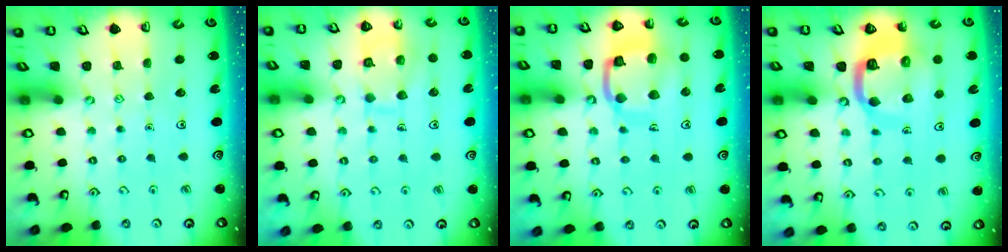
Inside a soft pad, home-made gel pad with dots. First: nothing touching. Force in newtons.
{"total": 11.9, "press": 11.9, "slide": 1.1}
{"total": 15.4, "press": 15.3, "slide": 1.6}
{"total": 11.9, "press": 11.8, "slide": 1.3}